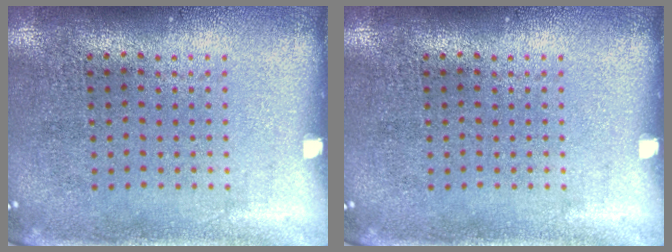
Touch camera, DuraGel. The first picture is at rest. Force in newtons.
{"total": 0.0}